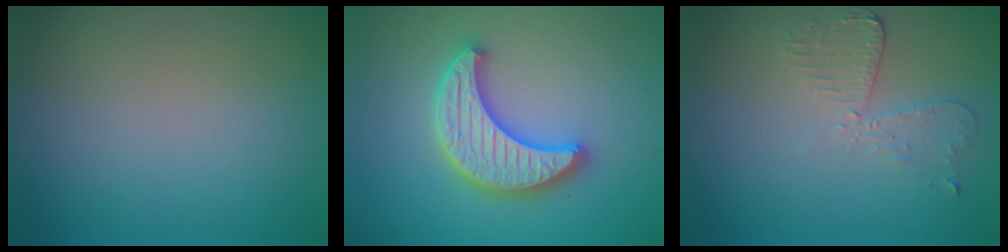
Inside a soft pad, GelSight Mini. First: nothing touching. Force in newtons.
{"total": 5.3, "press": 5.2, "slide": 0.9}
{"total": 2.6, "press": 2.3, "slide": 1.3}